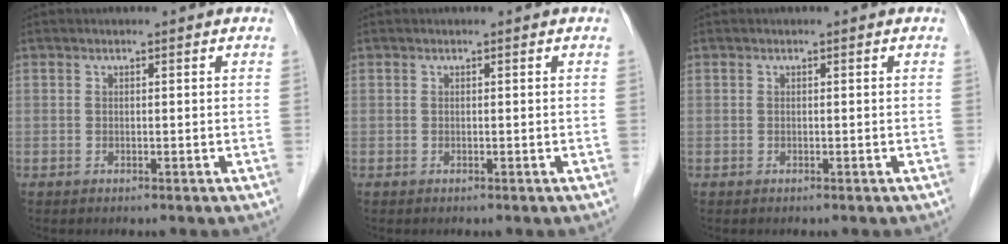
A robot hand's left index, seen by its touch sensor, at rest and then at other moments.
{"total": 0.0}
{"total": 0.0}